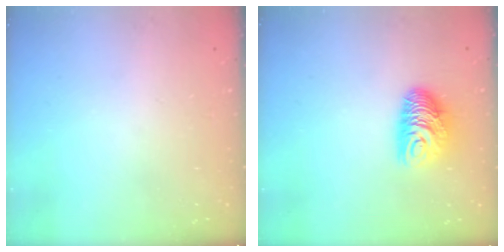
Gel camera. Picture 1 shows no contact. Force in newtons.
{"total": 10.0, "press": 10.0, "slide": 0.5}